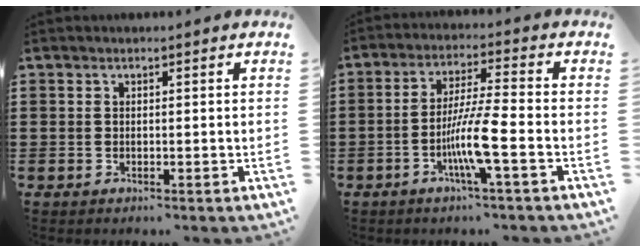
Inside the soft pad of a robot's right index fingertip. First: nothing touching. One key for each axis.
{"total": 8.1, "fx": -3.1, "fy": 0.3, "fz": 7.5, "tx": -0.152, "ty": -0.012, "tz": -0.063}